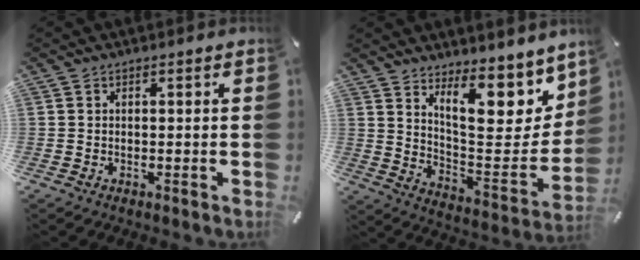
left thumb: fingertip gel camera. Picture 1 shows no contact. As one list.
[{"total": 16.1, "force": [10.6, 6.7, 10.0], "torque": [-0.128, -0.091, 0.181]}]